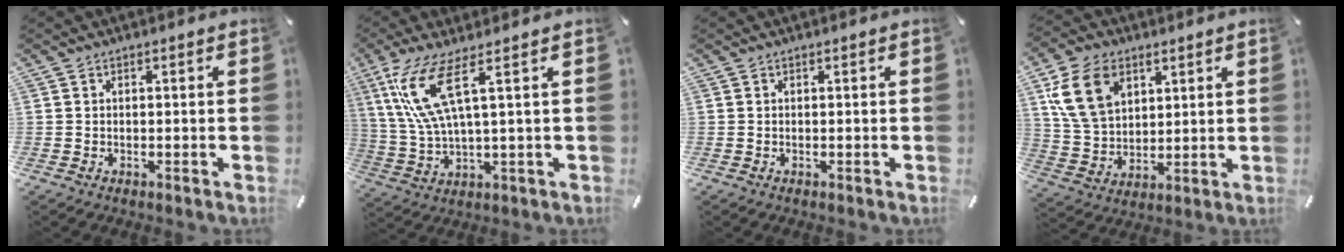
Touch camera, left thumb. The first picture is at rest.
{"total": 11.5, "force": [4.4, 2.7, 10.3], "torque": [-0.230, -0.009, 0.075]}
{"total": 0.0}
{"total": 12.6, "force": [5.6, 8.9, 7.0], "torque": [-0.167, -0.004, 0.102]}